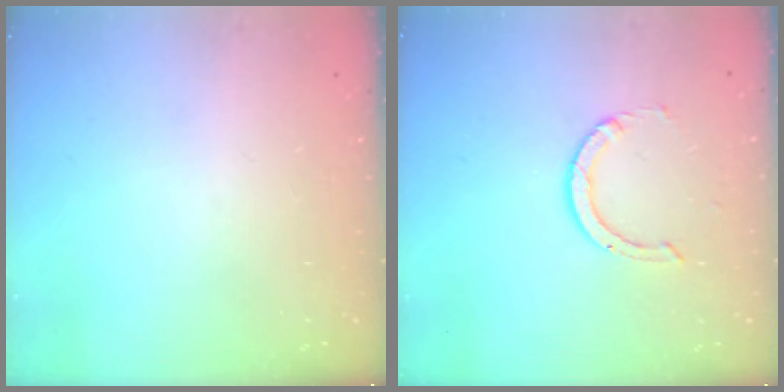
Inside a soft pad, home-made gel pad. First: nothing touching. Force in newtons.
{"total": 3.0, "press": 3.0, "slide": 0.3}